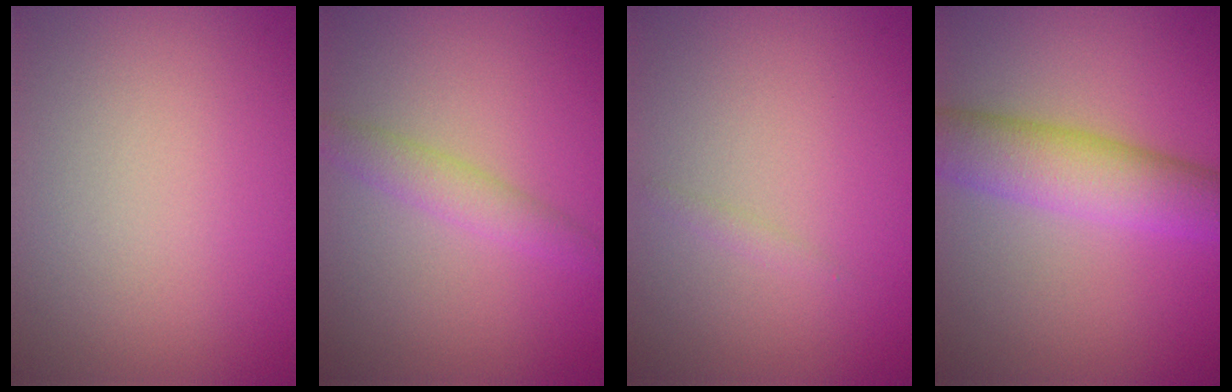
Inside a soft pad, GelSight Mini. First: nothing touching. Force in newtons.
{"total": 2.1, "press": 2.1, "slide": 0.1}
{"total": 0.6, "press": 0.6, "slide": 0.0}
{"total": 6.1, "press": 6.1, "slide": 0.2}